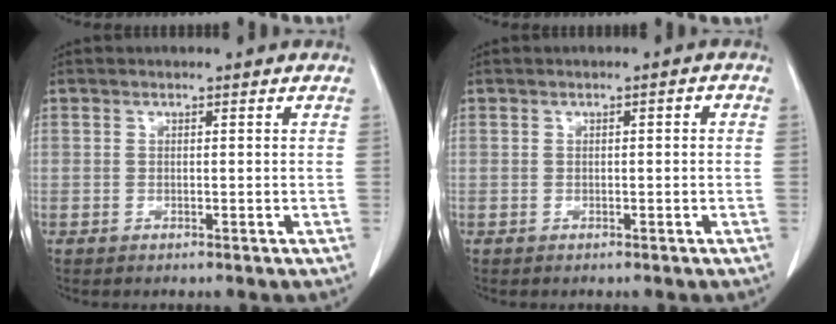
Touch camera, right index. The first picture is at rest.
{"total": 0.9, "force": [-0.1, 0.3, 0.8], "torque": [-0.011, 0.003, 0.000]}